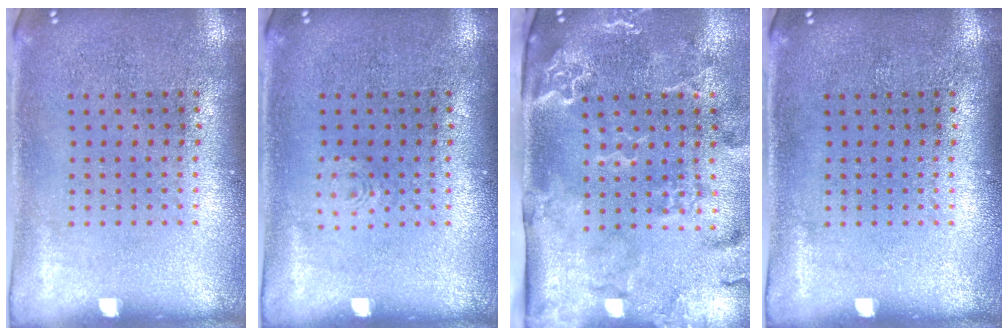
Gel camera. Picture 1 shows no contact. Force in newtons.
{"total": 0.8, "press": 0.8, "slide": 0.1}
{"total": 3.1, "press": 2.4, "slide": 1.9}
{"total": 0.0}